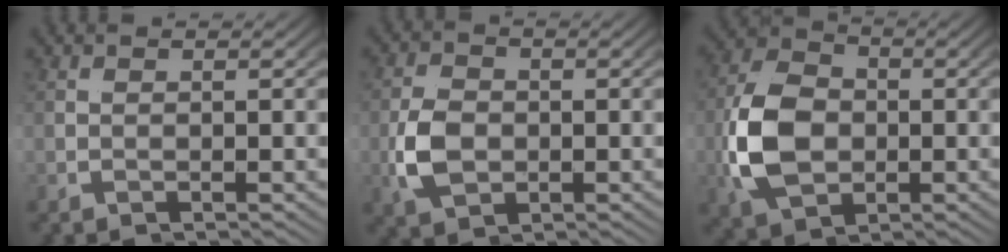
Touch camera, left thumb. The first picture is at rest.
{"total": 5.3, "force": [-0.3, 3.9, 3.6], "torque": [-0.083, -0.014, 0.003]}
{"total": 11.8, "force": [-0.6, 8.2, 8.5], "torque": [-0.186, -0.027, 0.003]}